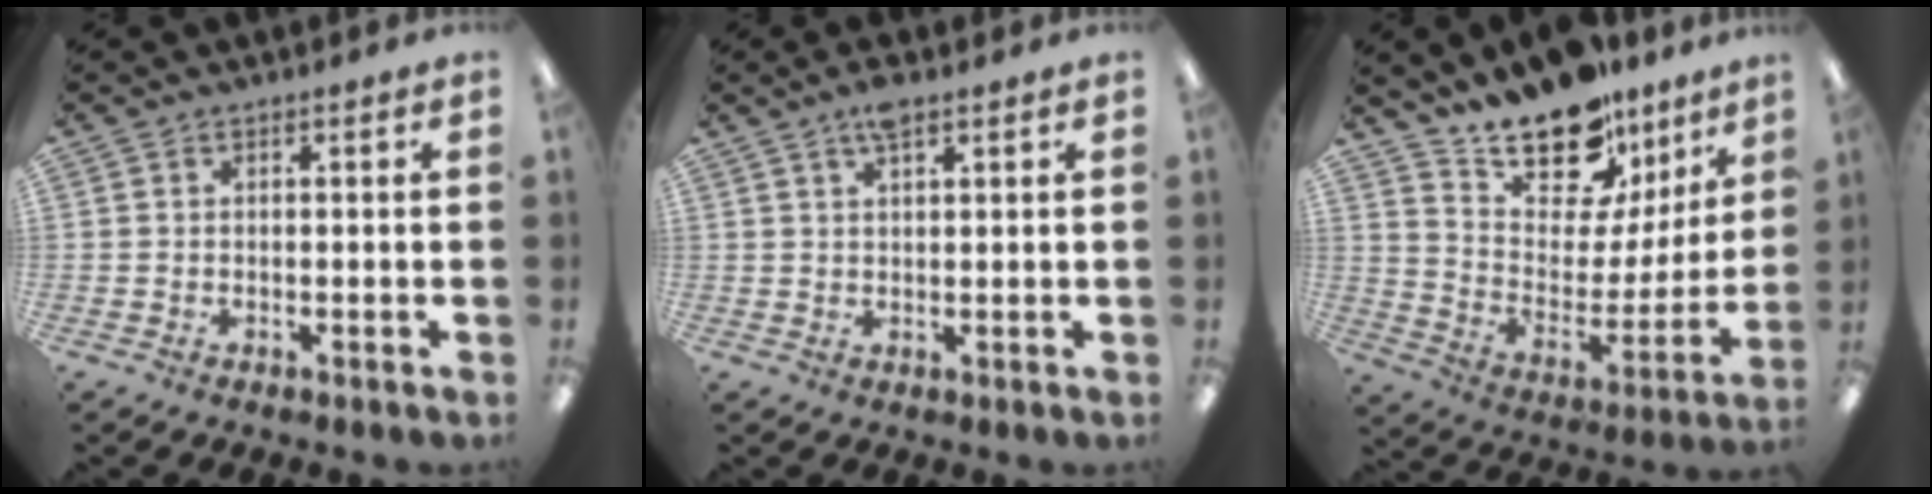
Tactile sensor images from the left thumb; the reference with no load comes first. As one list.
[{"total": 3.9, "force": [2.7, 1.0, 2.6], "torque": [-0.050, 0.000, 0.046]}, {"total": 16.8, "force": [13.3, 8.1, 6.2], "torque": [-0.097, -0.099, 0.239]}]